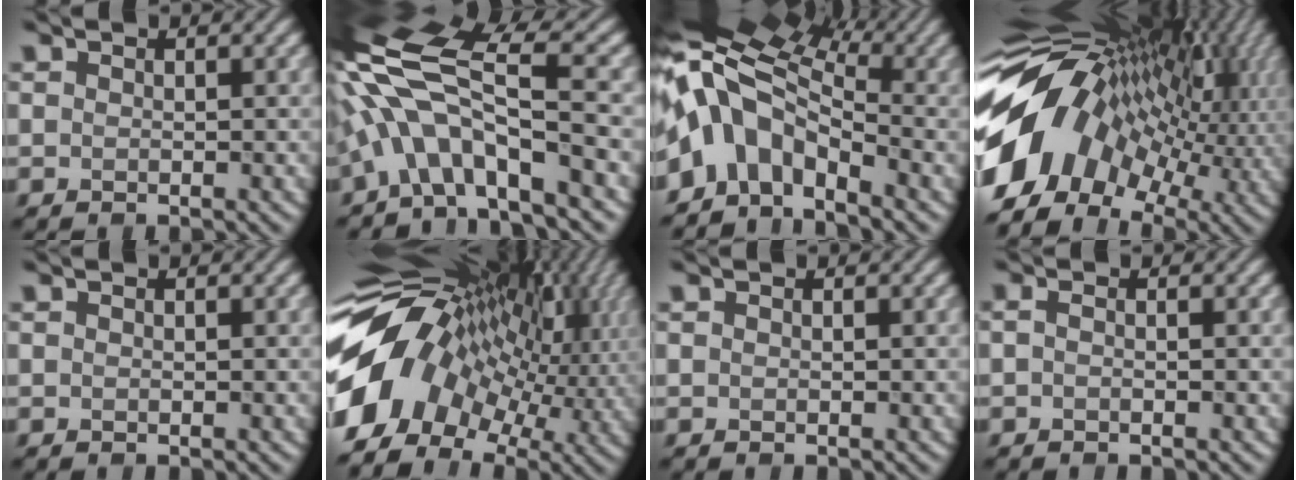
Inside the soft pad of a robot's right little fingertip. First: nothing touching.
{"total": 10.7, "force": [-2.0, 3.7, 9.9], "torque": [-0.186, 0.022, -0.046]}
{"total": 9.5, "force": [-1.6, 5.5, 7.5], "torque": [-0.128, 0.021, -0.058]}
{"total": 16.2, "force": [-0.9, 10.4, 12.4], "torque": [-0.233, 0.011, -0.020]}
{"total": 0.0}
{"total": 15.1, "force": [0.1, 10.2, 11.2], "torque": [-0.230, 0.015, -0.002]}
{"total": 0.0}
{"total": 0.7, "force": [-0.2, 0.2, 0.6], "torque": [-0.015, -0.005, -0.006]}